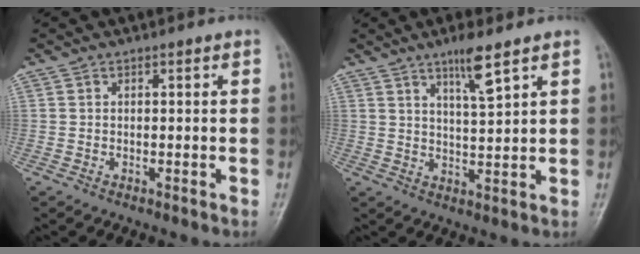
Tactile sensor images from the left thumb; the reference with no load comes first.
{"total": 5.7, "force": [3.7, 0.5, 4.3], "torque": [-0.074, -0.027, 0.069]}